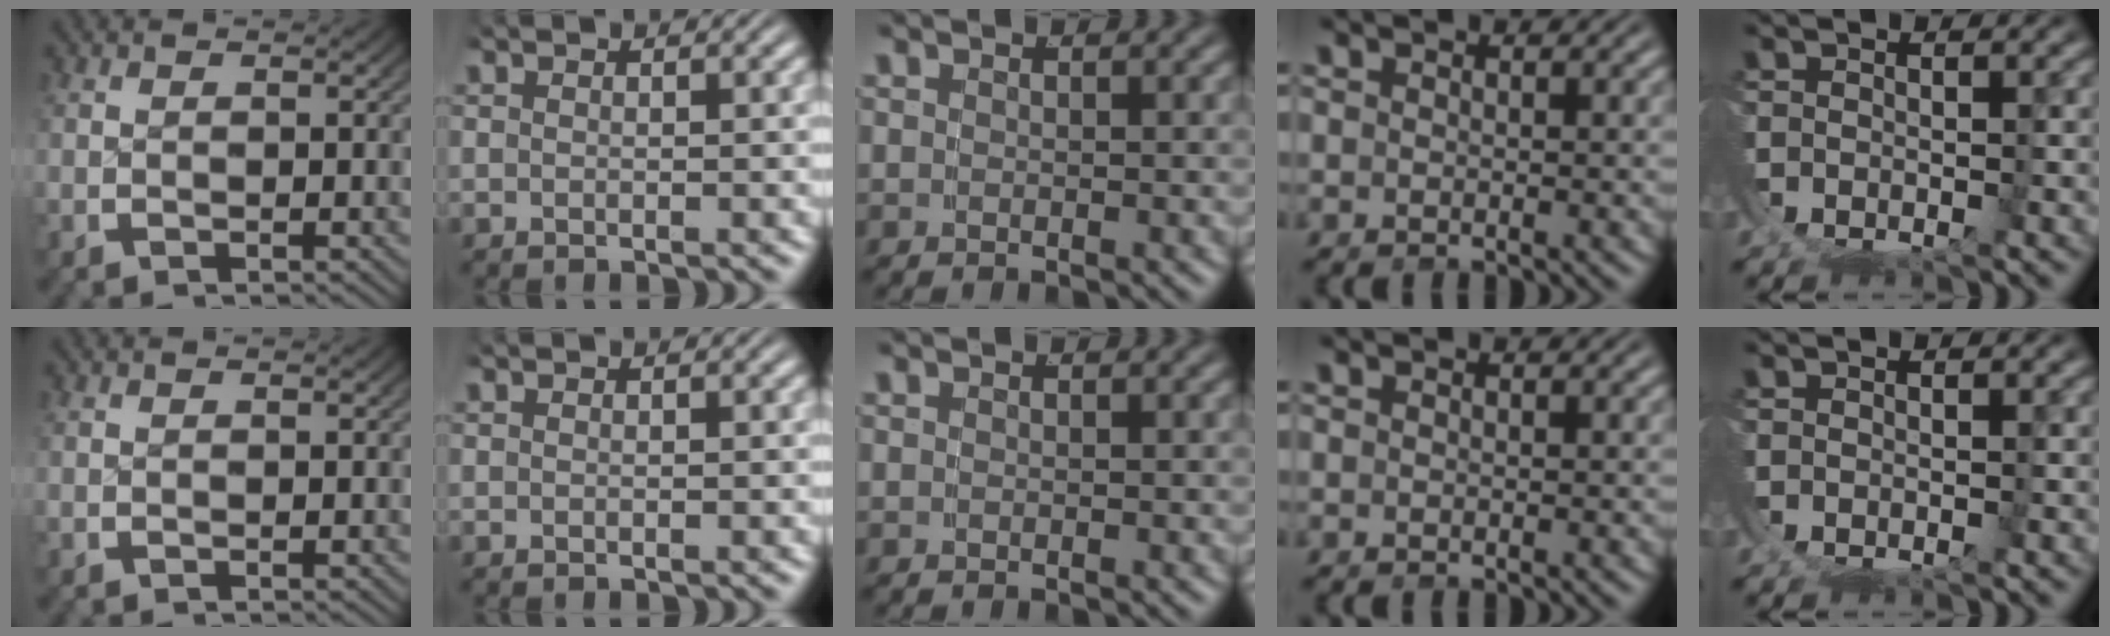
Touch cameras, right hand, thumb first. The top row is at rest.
{}